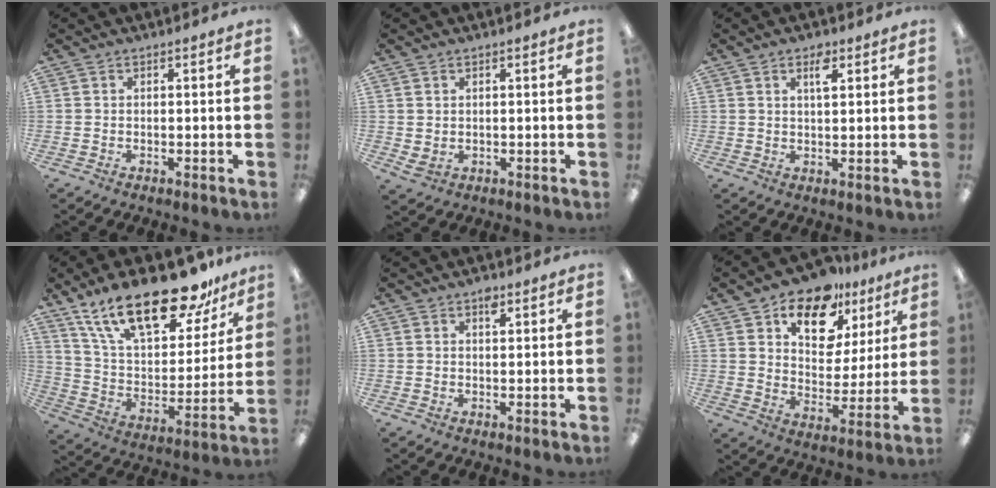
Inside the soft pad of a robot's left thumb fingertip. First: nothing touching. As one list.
[{"total": 2.3, "force": [0.8, 1.6, 1.4], "torque": [-0.020, -0.002, 0.014]}, {"total": 4.1, "force": [2.3, 1.7, 2.9], "torque": [-0.033, -0.008, 0.032]}, {"total": 25.5, "force": [17.8, 9.8, 15.4], "torque": [-0.261, -0.104, 0.307]}, {"total": 2.4, "force": [1.5, 1.1, 1.4], "torque": [-0.016, -0.005, 0.024]}, {"total": 15.0, "force": [10.7, 8.3, 6.4], "torque": [-0.100, -0.066, 0.190]}]